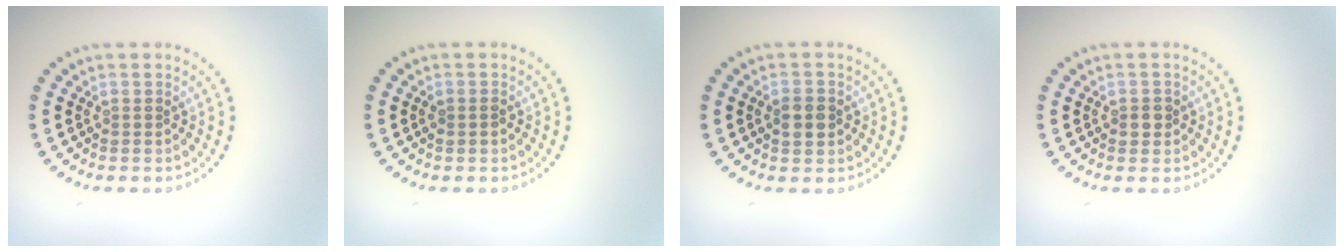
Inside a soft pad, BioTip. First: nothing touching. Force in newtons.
{"total": 0.7, "press": 0.7, "slide": 0.1}
{"total": 2.6, "press": 2.6, "slide": 0.2}
{"total": 1.2, "press": 1.2, "slide": 0.3}